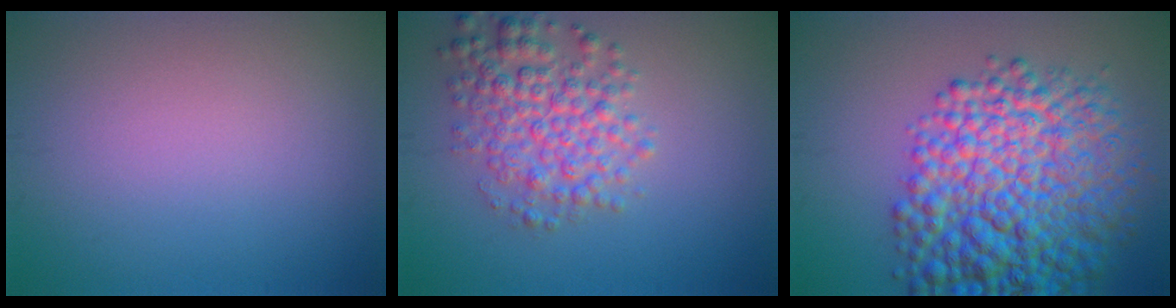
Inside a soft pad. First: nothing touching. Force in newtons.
{"total": 4.8, "press": 4.8, "slide": 0.0}
{"total": 12.3, "press": 12.2, "slide": 0.4}